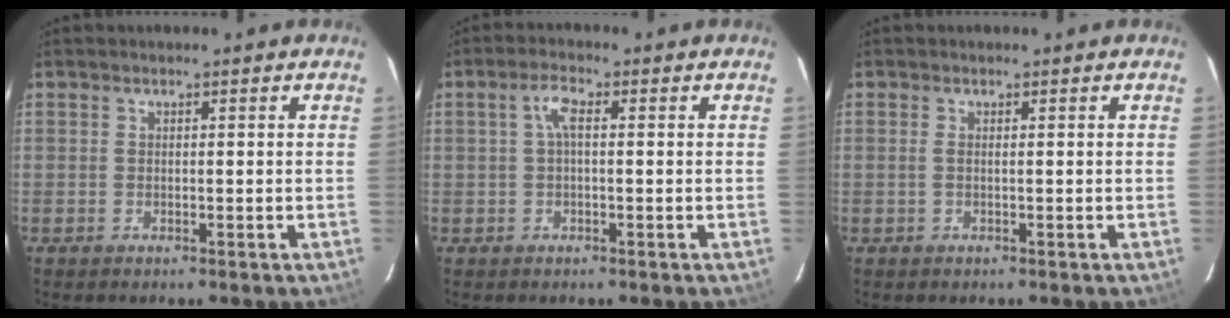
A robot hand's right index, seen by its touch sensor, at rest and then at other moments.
{"total": 2.9, "force": [0.3, 1.0, 2.8], "torque": [-0.057, 0.010, 0.006]}
{"total": 0.7, "force": [0.0, -0.2, 0.7], "torque": [-0.015, 0.000, -0.002]}